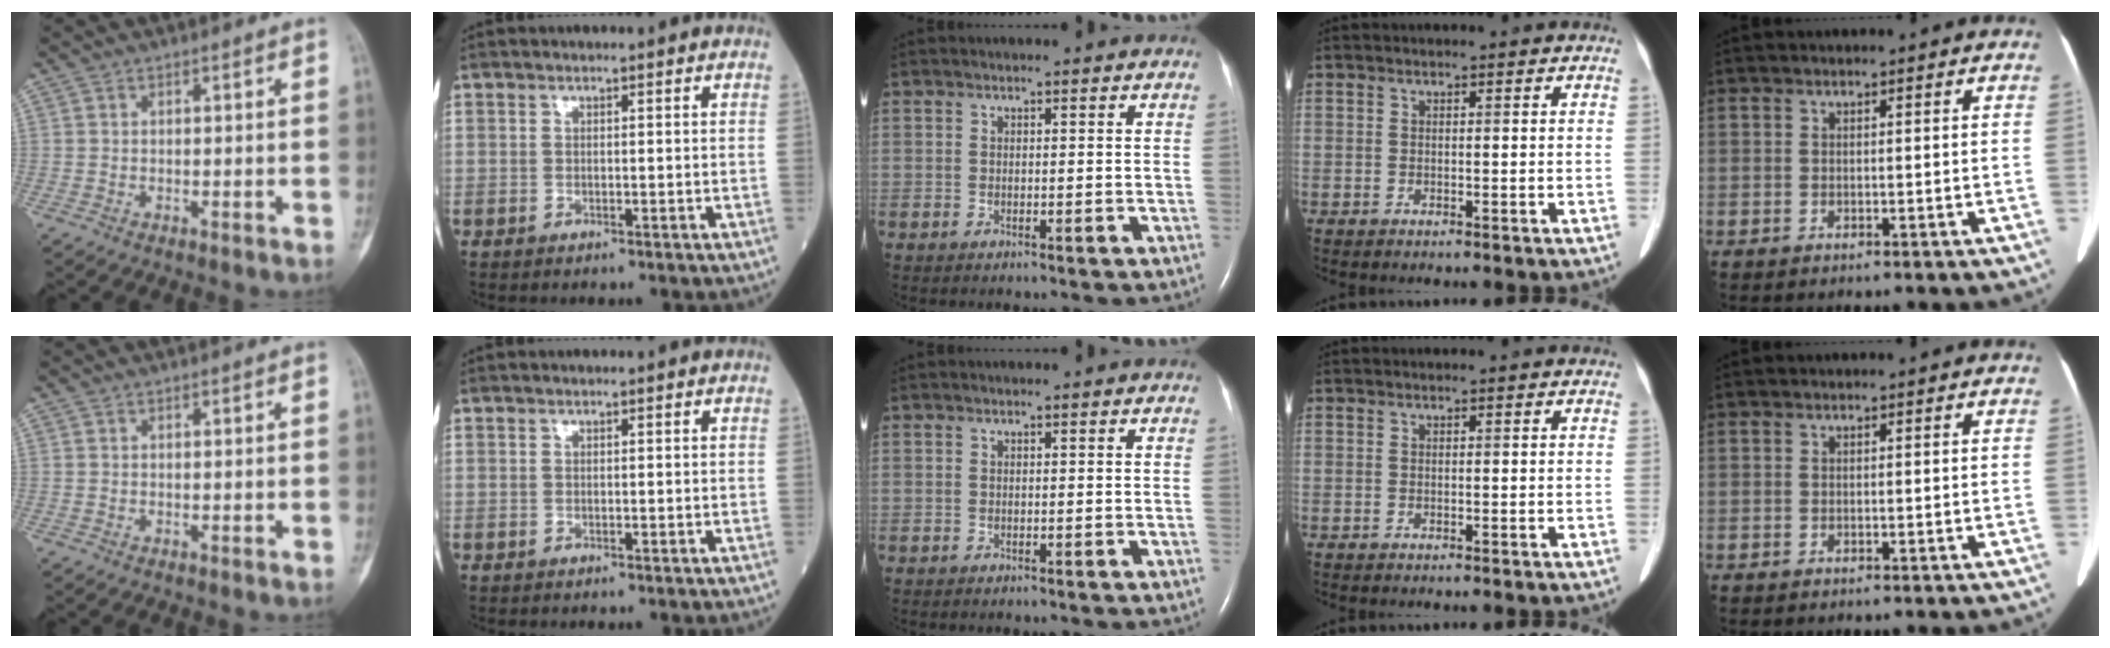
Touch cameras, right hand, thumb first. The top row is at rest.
{}